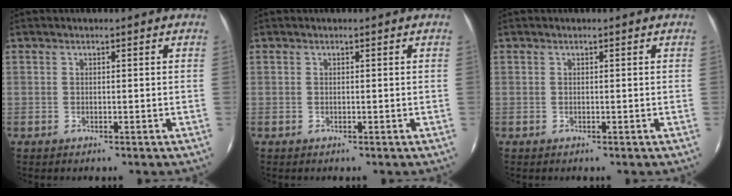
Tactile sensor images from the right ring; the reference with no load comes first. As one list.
[{"total": 0.0}, {"total": 0.0}]